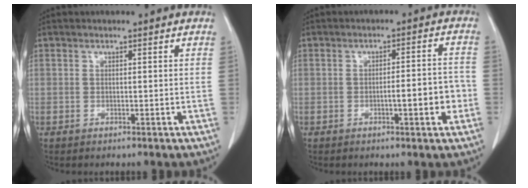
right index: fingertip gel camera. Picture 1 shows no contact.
{"total": 5.6, "force": [-1.7, 1.0, 5.3], "torque": [-0.075, 0.012, -0.018]}